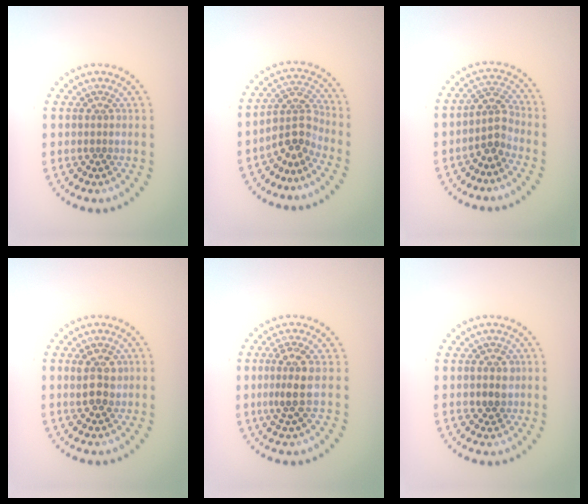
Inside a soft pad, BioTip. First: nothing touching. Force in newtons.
{"total": 3.2, "press": 2.3, "slide": 2.2}
{"total": 2.5, "press": 2.0, "slide": 1.6}
{"total": 2.8, "press": 2.7, "slide": 0.5}
{"total": 2.8, "press": 2.4, "slide": 1.3}
{"total": 2.0, "press": 1.9, "slide": 0.5}